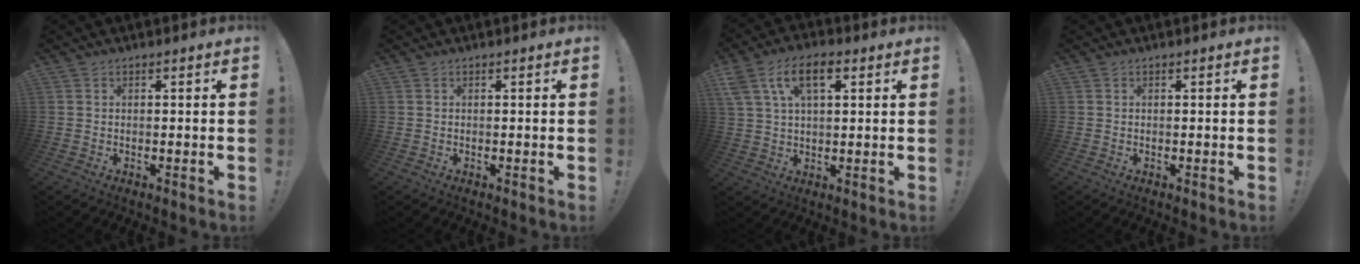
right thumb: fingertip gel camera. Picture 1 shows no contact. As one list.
[{"total": 0.0}, {"total": 10.5, "force": [4.4, 5.5, 7.8], "torque": [-0.140, 0.004, 0.079]}, {"total": 0.0}]